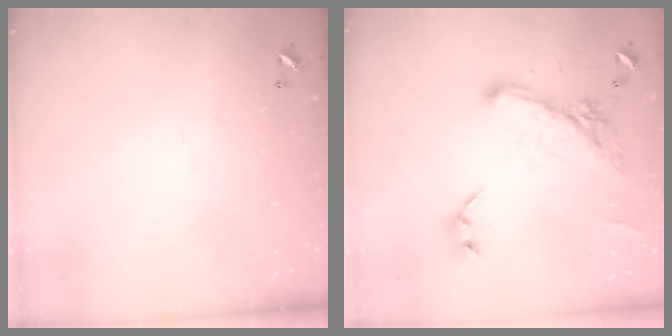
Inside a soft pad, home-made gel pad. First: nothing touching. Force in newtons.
{"total": 4.6, "press": 4.4, "slide": 1.4}